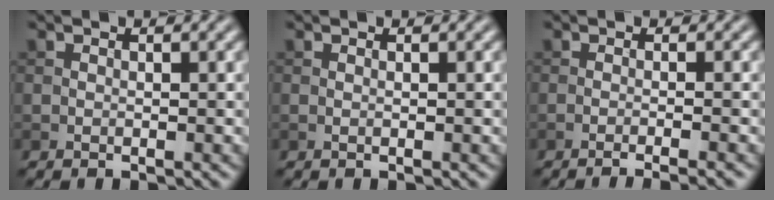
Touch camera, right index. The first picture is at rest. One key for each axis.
{"total": 0.0}
{"total": 3.0, "fx": -1.5, "fy": 0.8, "fz": 2.5, "tx": -0.018, "ty": 0.005, "tz": -0.031}